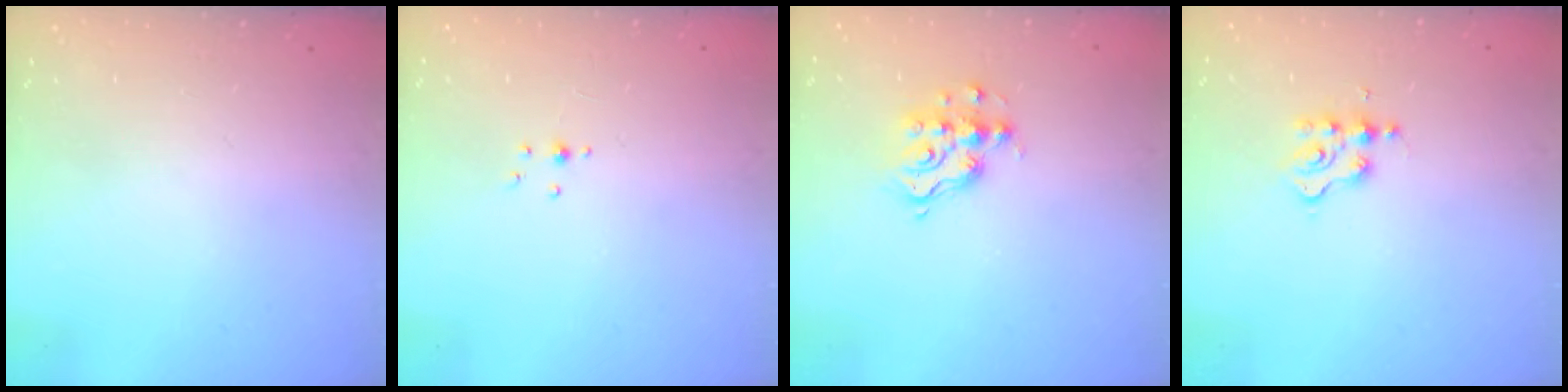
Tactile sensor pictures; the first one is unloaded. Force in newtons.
{"total": 2.5, "press": 2.3, "slide": 1.0}
{"total": 8.8, "press": 8.8, "slide": 0.7}
{"total": 2.7, "press": 2.6, "slide": 0.4}